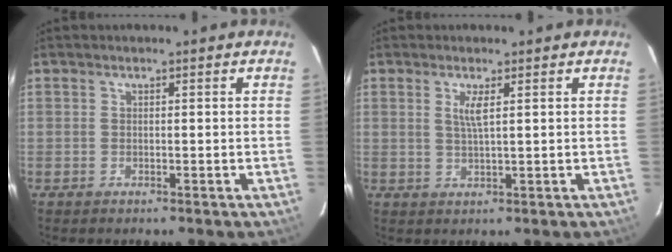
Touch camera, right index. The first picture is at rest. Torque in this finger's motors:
{"motor_torque": [0.12, 0.03, 0.12, 0.04]}